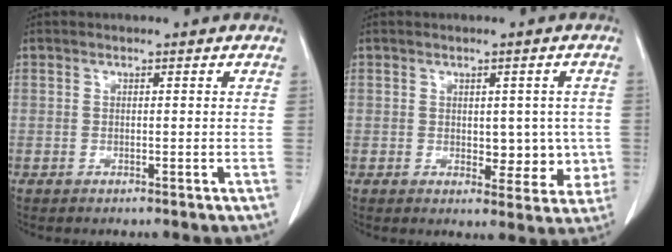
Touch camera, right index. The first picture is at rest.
{"total": 6.1, "force": [0.0, 3.7, 4.9], "torque": [-0.040, 0.005, 0.009]}